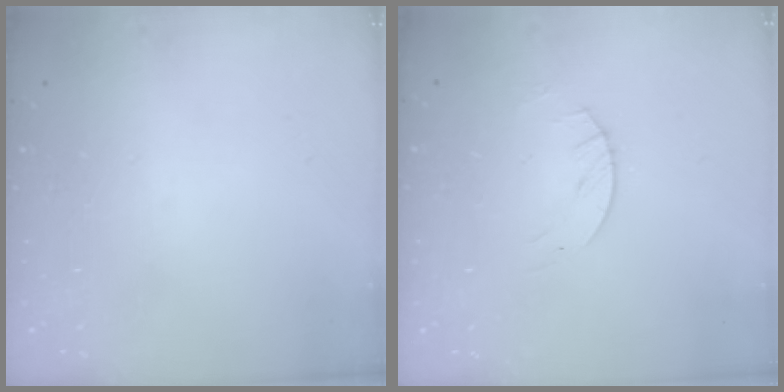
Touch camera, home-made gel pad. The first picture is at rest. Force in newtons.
{"total": 2.8, "press": 2.8, "slide": 0.4}